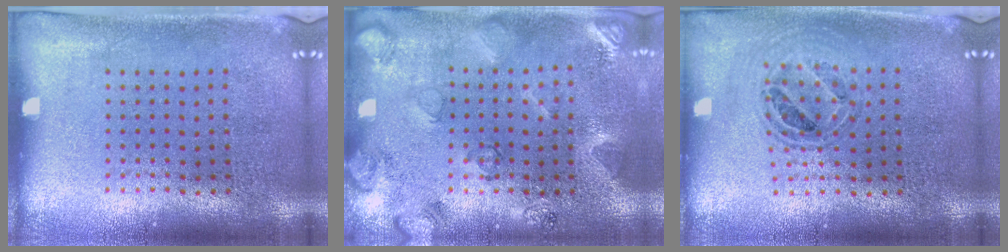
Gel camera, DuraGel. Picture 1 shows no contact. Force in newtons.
{"total": 2.1, "press": 2.0, "slide": 0.8}
{"total": 0.7, "press": 0.7, "slide": 0.2}